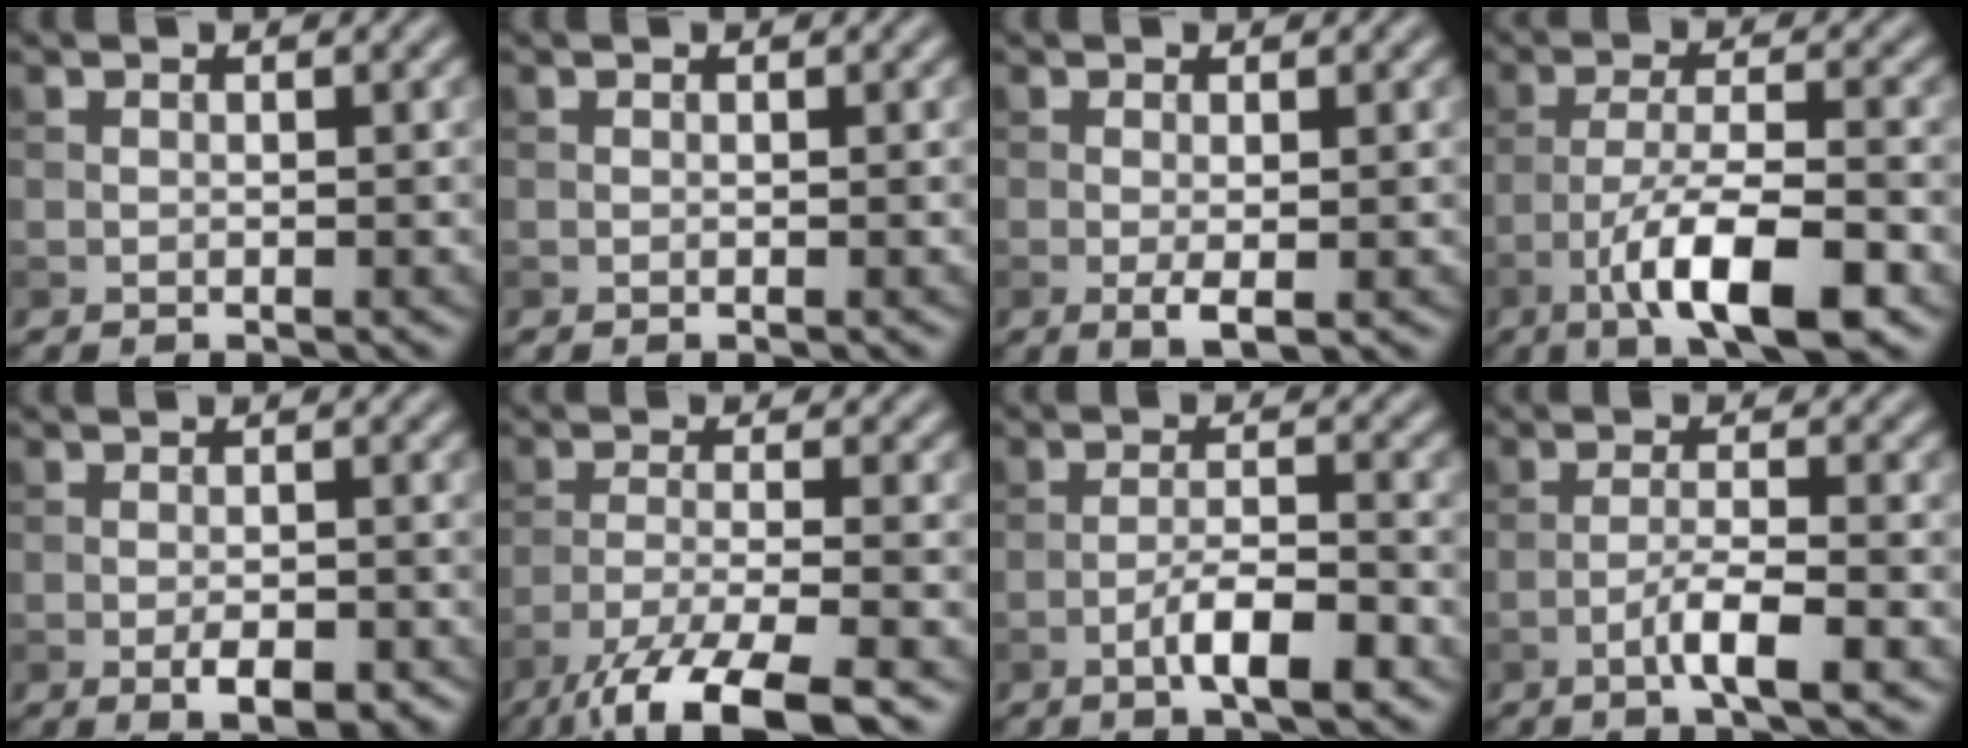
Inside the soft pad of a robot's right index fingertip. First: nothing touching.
{"total": 0.0}
{"total": 1.8, "force": [-0.3, 0.3, 1.7], "torque": [-0.032, -0.005, -0.006]}
{"total": 8.5, "force": [-4.5, 2.2, 6.9], "torque": [-0.117, 0.006, -0.080]}
{"total": 3.2, "force": [-1.6, 1.2, 2.5], "torque": [-0.041, -0.004, -0.022]}
{"total": 8.6, "force": [-6.0, 2.0, 5.9], "torque": [-0.102, -0.008, -0.117]}
{"total": 4.5, "force": [-2.4, 1.0, 3.7], "torque": [-0.066, 0.007, -0.042]}
{"total": 3.8, "force": [-1.9, 0.5, 3.3], "torque": [-0.060, 0.008, -0.040]}